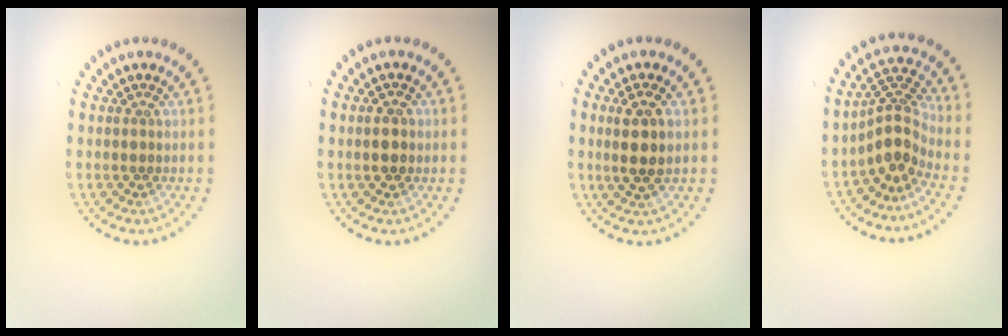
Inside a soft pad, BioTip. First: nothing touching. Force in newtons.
{"total": 2.3, "press": 2.2, "slide": 0.1}
{"total": 2.9, "press": 2.7, "slide": 0.8}
{"total": 3.7, "press": 2.7, "slide": 2.6}